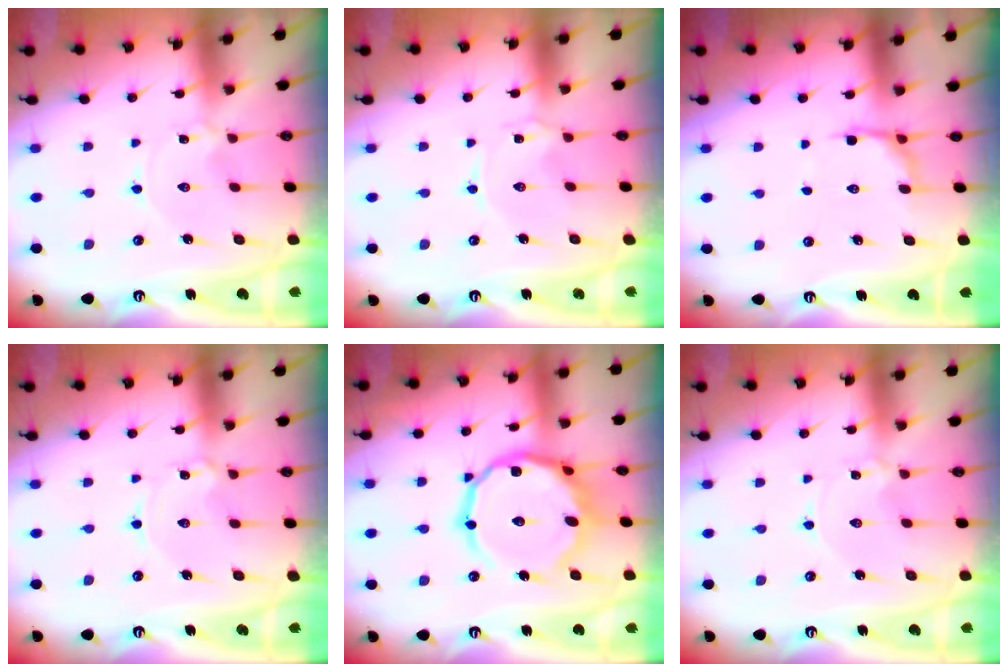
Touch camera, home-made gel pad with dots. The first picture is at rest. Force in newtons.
{"total": 0.6, "press": 0.6, "slide": 0.2}
{"total": 5.6, "press": 4.9, "slide": 2.7}
{"total": 1.6, "press": 1.5, "slide": 0.1}
{"total": 17.1, "press": 17.0, "slide": 1.9}
{"total": 0.0}